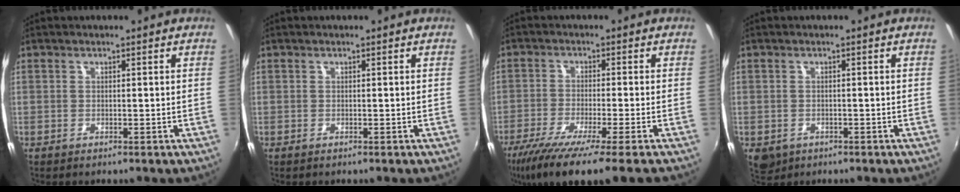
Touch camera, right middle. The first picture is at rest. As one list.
[{"total": 0.0}, {"total": 12.0, "force": [-9.0, -0.8, 7.8], "torque": [-0.163, -0.047, -0.151]}, {"total": 3.8, "force": [-1.6, 2.9, 1.8], "torque": [-0.038, -0.012, -0.019]}]